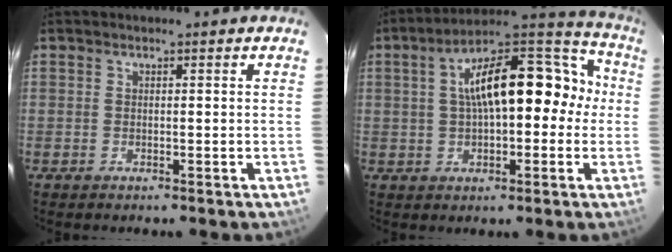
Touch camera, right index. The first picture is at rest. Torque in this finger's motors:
{"motor_torque": [0.75, -0.09, 1.05, 0.21]}